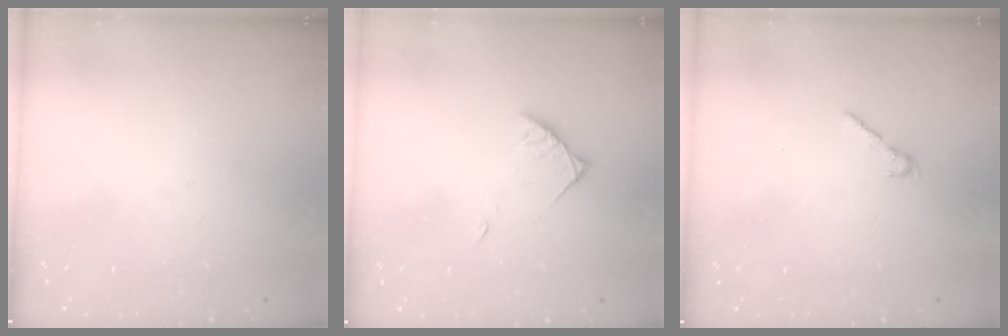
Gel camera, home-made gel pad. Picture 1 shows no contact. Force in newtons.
{"total": 4.2, "press": 4.1, "slide": 0.6}
{"total": 2.5, "press": 2.4, "slide": 0.7}